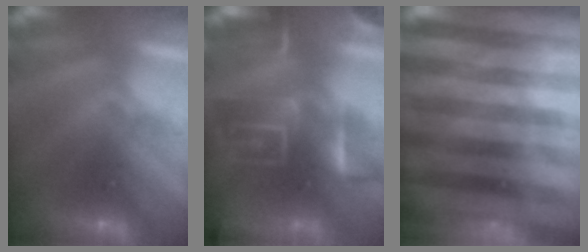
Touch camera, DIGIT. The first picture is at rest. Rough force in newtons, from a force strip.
{"total": 9.2}
{"total": 8.7}